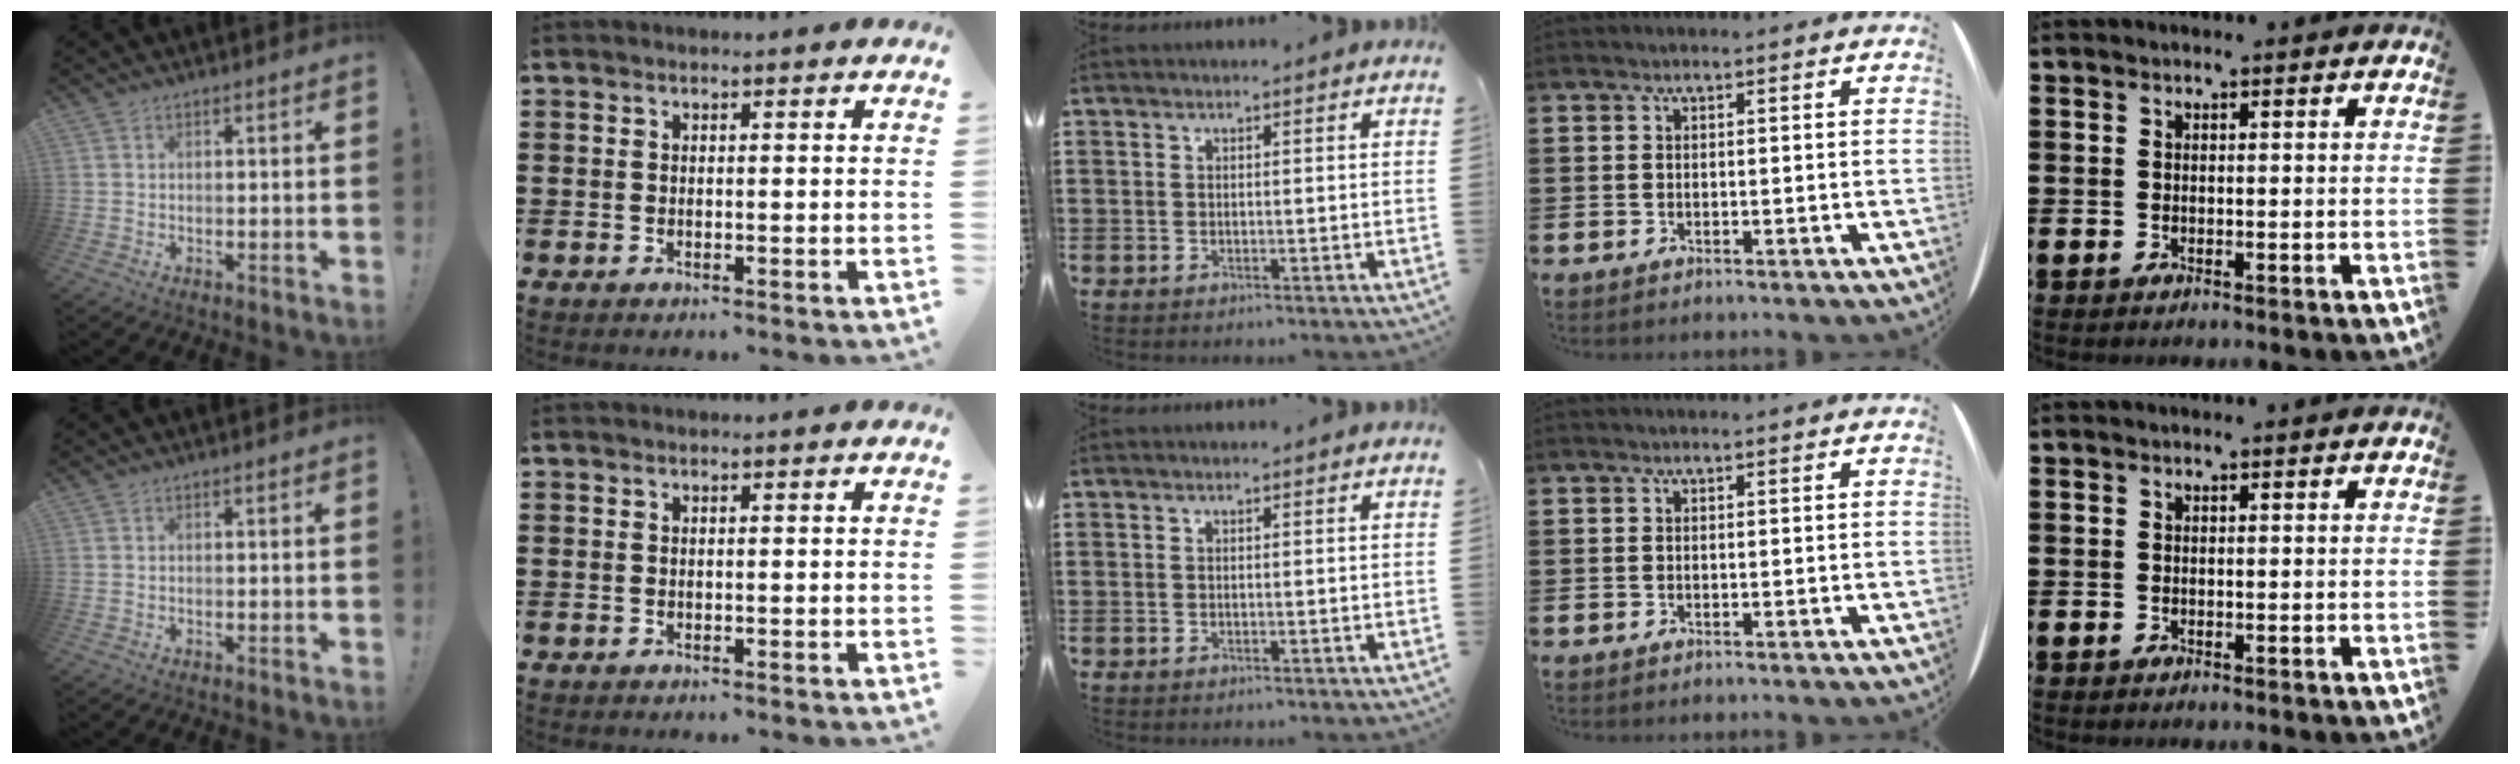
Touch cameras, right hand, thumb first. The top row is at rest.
{}